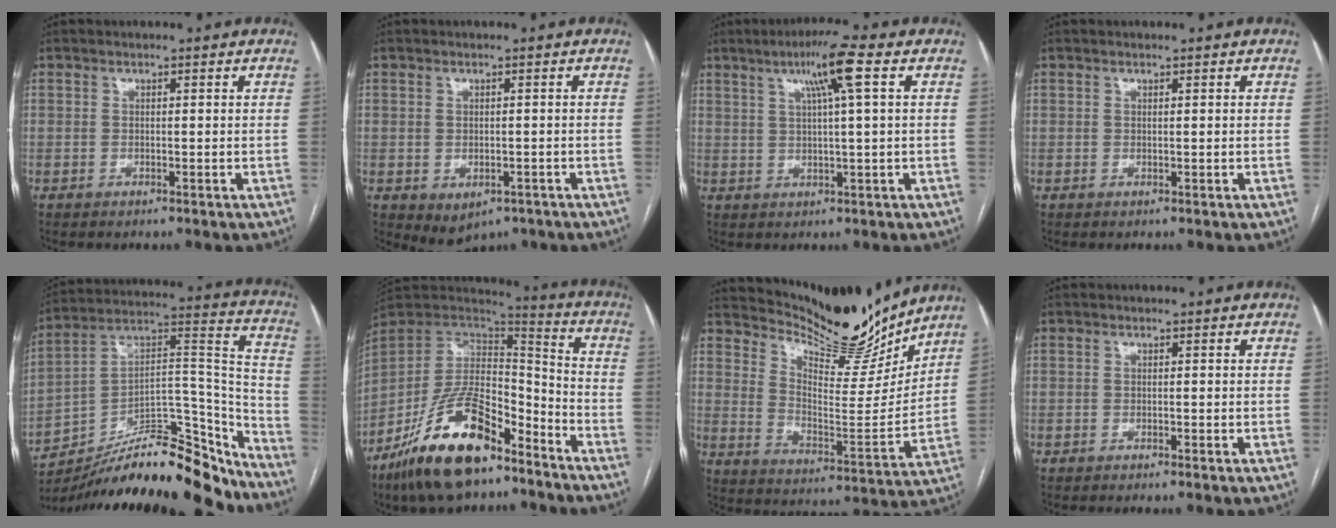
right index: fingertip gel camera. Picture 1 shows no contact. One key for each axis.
{"total": 4.4, "fx": -2.4, "fy": 3.0, "fz": 2.2, "tx": -0.029, "ty": -0.003, "tz": -0.022}
{"total": 7.1, "fx": 2.9, "fy": -0.7, "fz": 6.4, "tx": -0.111, "ty": 0.009, "tz": 0.048}
{"total": 0.0}
{"total": 27.2, "fx": -23.3, "fy": 6.5, "fz": 12.5, "tx": -0.177, "ty": 0.041, "tz": -0.360}
{"total": 20.9, "fx": -13.5, "fy": 7.7, "fz": 13.9, "tx": -0.273, "ty": 0.001, "tz": -0.239}
{"total": 14.6, "fx": 14.1, "fy": 1.8, "fz": 3.1, "tx": -0.062, "ty": -0.046, "tz": 0.217}
{"total": 1.0, "fx": -0.8, "fy": -0.3, "fz": 0.6, "tx": -0.007, "ty": 0.003, "tz": -0.013}